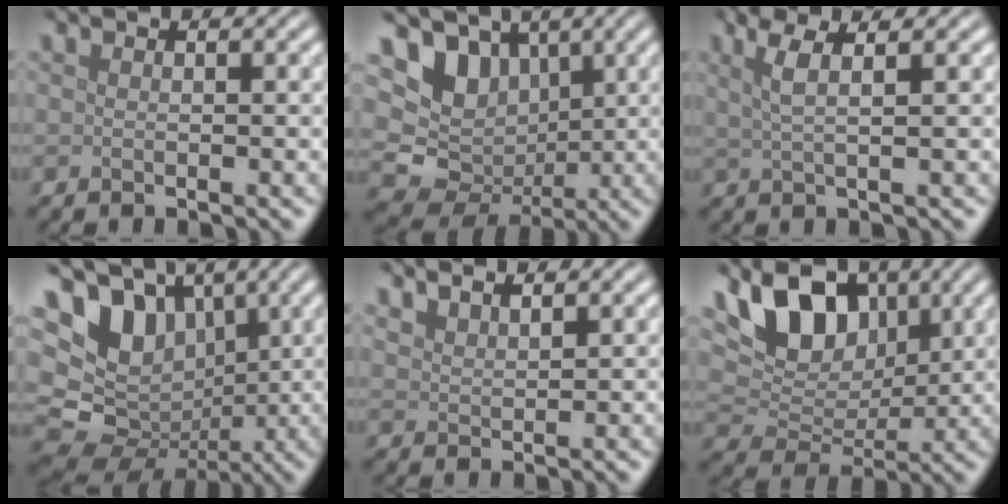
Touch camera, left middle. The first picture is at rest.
{"total": 8.5, "force": [2.5, 7.1, 3.9], "torque": [-0.072, 0.002, 0.037]}
{"total": 2.7, "force": [1.0, 0.7, 2.4], "torque": [-0.037, 0.004, 0.013]}
{"total": 13.8, "force": [2.9, 11.6, 6.8], "torque": [-0.152, 0.023, 0.037]}
{"total": 1.3, "force": [1.3, 0.2, 0.4], "torque": [-0.010, 0.000, 0.025]}
{"total": 7.2, "force": [3.2, 4.6, 4.5], "torque": [-0.081, -0.001, 0.044]}